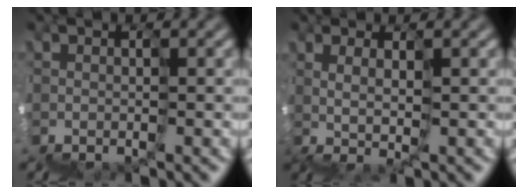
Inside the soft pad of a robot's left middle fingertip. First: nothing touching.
{"total": 1.3, "force": [0.9, -1.0, 0.2], "torque": [0.010, 0.016, 0.015]}